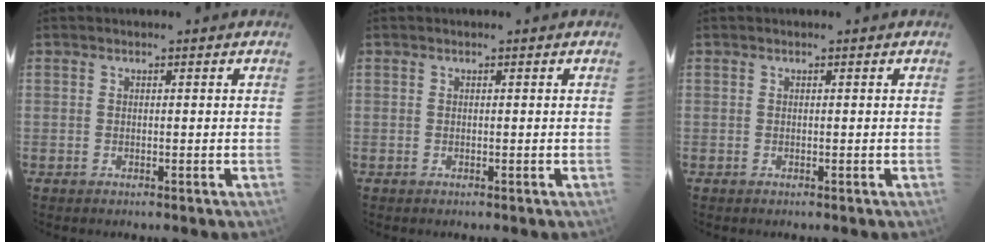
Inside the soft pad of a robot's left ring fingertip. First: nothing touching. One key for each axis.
{"total": 0.0}
{"total": 0.0}